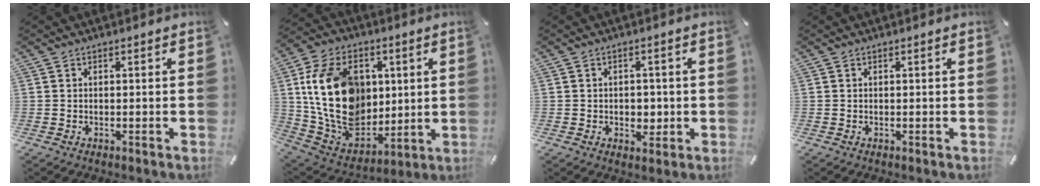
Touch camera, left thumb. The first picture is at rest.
{"total": 20.8, "force": [3.7, 16.0, 12.8], "torque": [-0.250, -0.017, 0.074]}
{"total": 3.4, "force": [-0.3, 2.8, 1.9], "torque": [-0.022, -0.002, -0.011]}
{"total": 0.0}